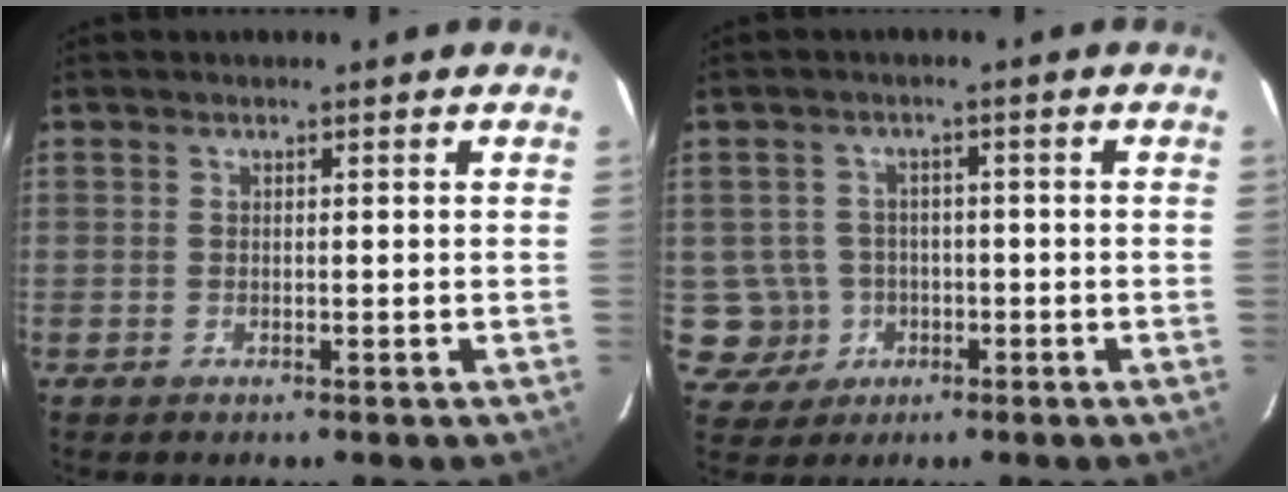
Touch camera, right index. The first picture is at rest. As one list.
[{"total": 6.3, "force": [-1.4, 6.1, 0.8], "torque": [-0.034, 0.018, -0.011]}]